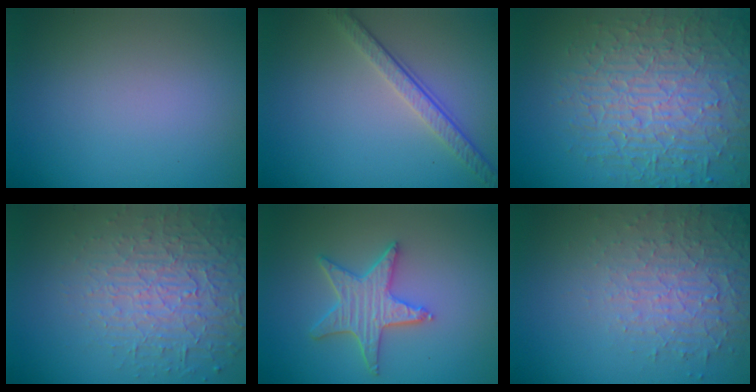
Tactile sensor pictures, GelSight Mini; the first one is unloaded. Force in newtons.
{"total": 3.4, "press": 2.5, "slide": 2.4}
{"total": 9.0, "press": 6.1, "slide": 6.6}
{"total": 4.6, "press": 4.1, "slide": 2.1}
{"total": 4.1, "press": 3.7, "slide": 1.9}
{"total": 4.9, "press": 3.2, "slide": 3.6}